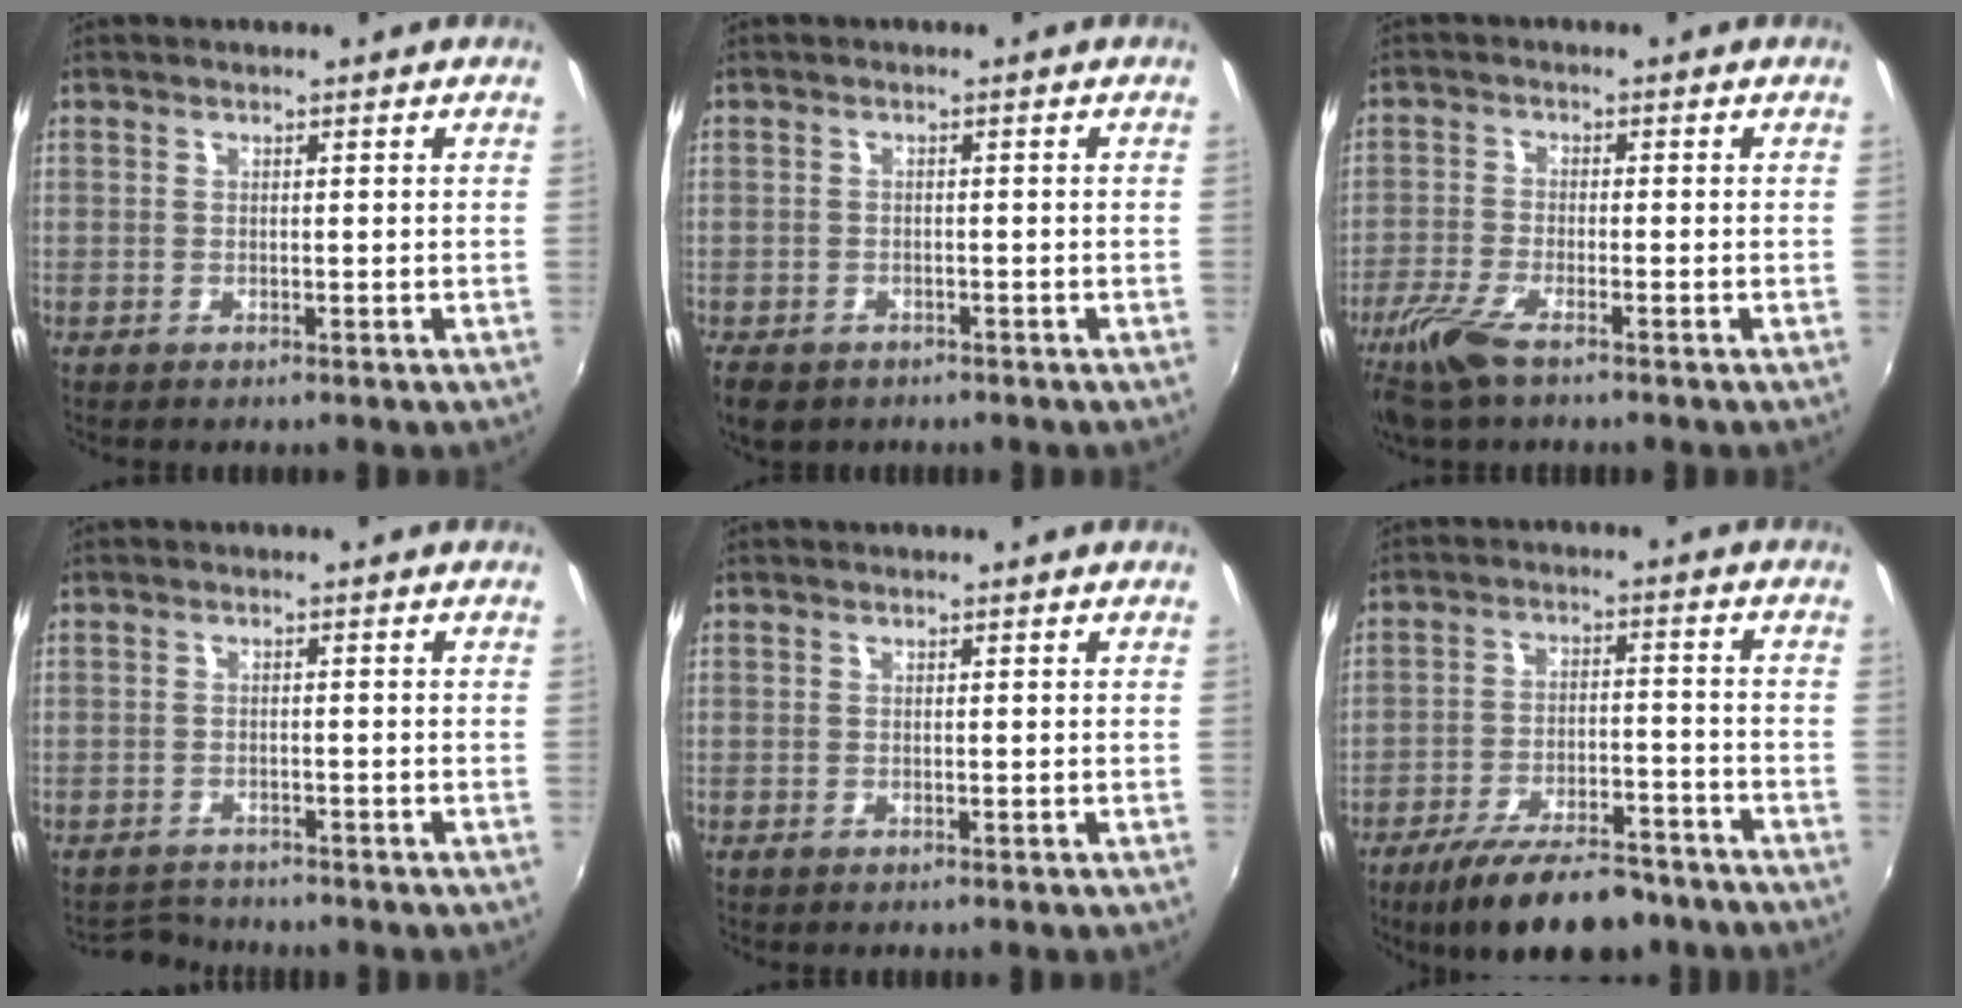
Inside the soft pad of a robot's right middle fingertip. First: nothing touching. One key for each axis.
{"total": 5.8, "fx": -3.8, "fy": 3.5, "fz": 2.6, "tx": -0.068, "ty": -0.019, "tz": -0.061}
{"total": 7.3, "fx": -5.1, "fy": 1.8, "fz": 4.9, "tx": -0.125, "ty": -0.020, "tz": -0.104}
{"total": 3.5, "fx": -3.3, "fy": 0.9, "fz": -0.1, "tx": -0.012, "ty": 0.000, "tz": -0.062}
{"total": 0.0}
{"total": 16.0, "fx": -12.8, "fy": 4.9, "fz": 8.3, "tx": -0.158, "ty": -0.018, "tz": -0.192}